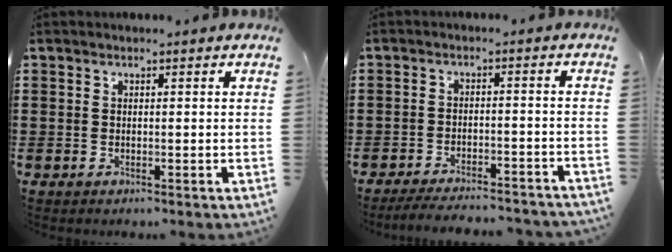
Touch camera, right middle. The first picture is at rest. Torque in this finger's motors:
{"motor_torque": [0.78, 0.00, 0.17, 0.05]}